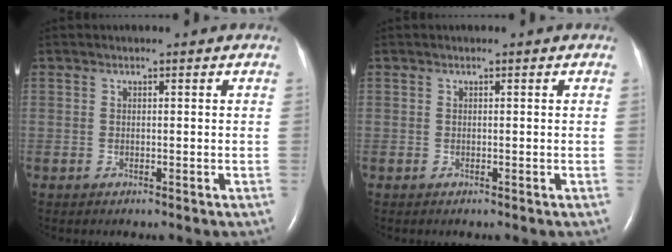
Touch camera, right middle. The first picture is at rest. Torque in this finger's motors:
{"motor_torque": [0.00, 0.00, 0.00, 0.00]}